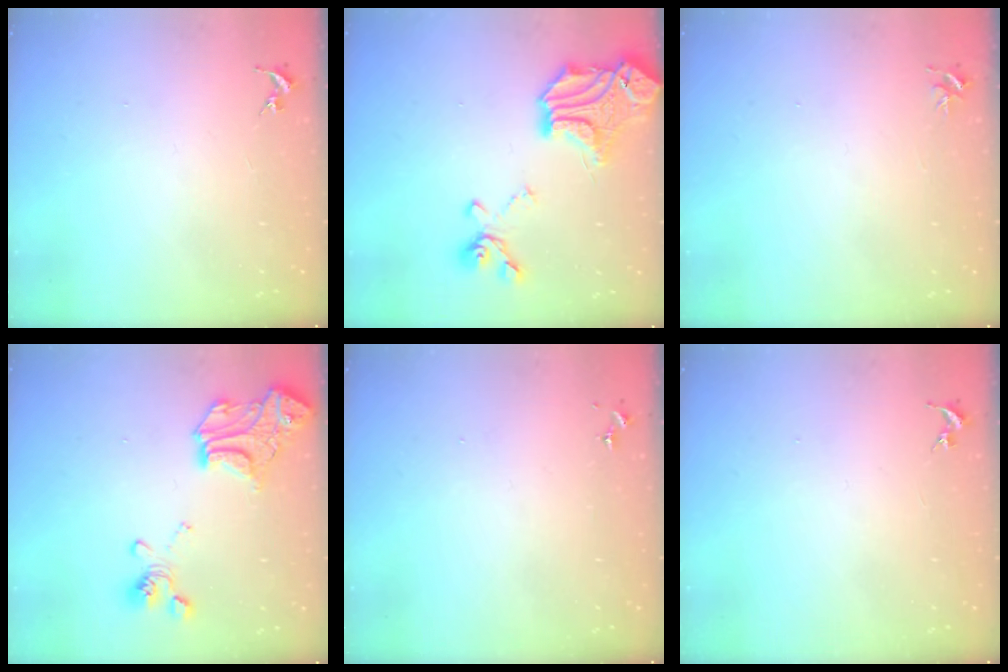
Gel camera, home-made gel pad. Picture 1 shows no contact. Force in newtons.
{"total": 22.7, "press": 22.6, "slide": 2.4}
{"total": 3.5, "press": 3.5, "slide": 0.3}
{"total": 19.8, "press": 19.7, "slide": 1.5}
{"total": 0.0}
{"total": 0.0}